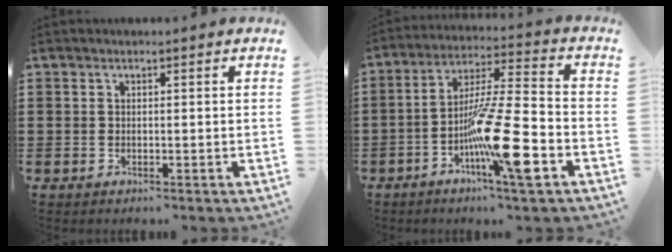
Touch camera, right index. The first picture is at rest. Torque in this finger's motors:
{"motor_torque": [2.14, 0.00, 1.05, 0.21]}